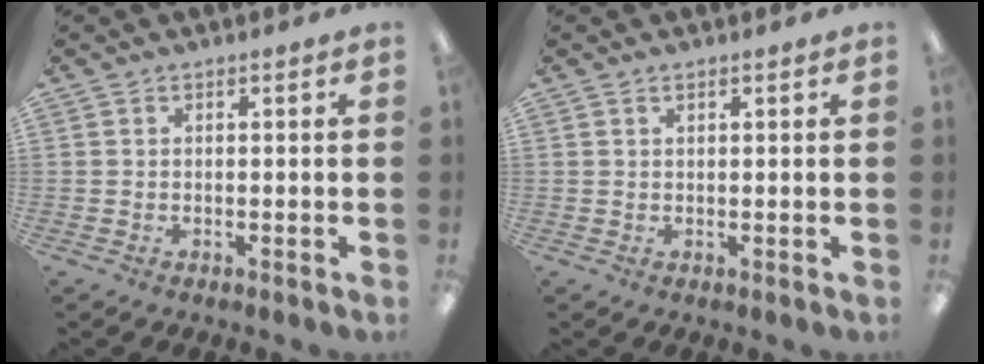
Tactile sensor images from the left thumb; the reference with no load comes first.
{"total": 0.7, "force": [0.5, 0.3, 0.4], "torque": [-0.010, 0.002, 0.009]}